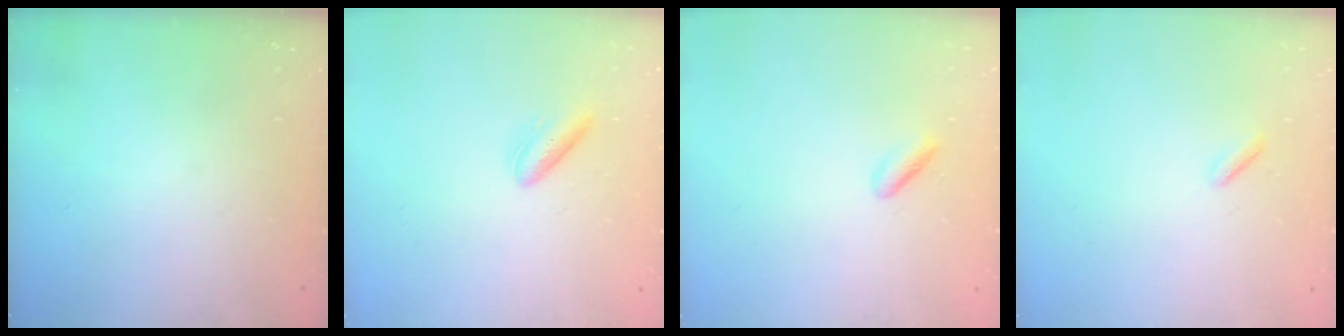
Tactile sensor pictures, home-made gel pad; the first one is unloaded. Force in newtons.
{"total": 4.6, "press": 4.2, "slide": 1.7}
{"total": 1.7, "press": 1.3, "slide": 1.1}
{"total": 1.0, "press": 0.9, "slide": 0.4}